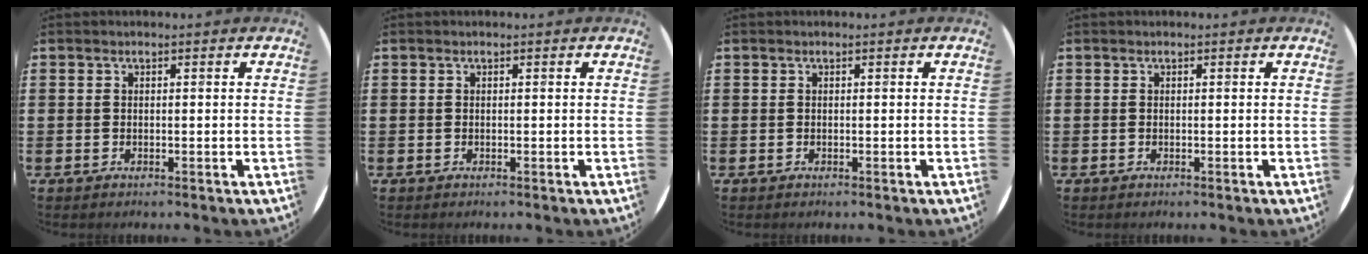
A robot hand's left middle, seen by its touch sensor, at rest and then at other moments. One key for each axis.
{"total": 0.0}
{"total": 0.0}
{"total": 0.0}